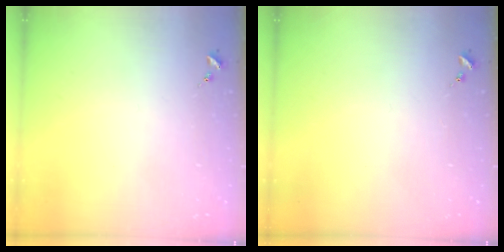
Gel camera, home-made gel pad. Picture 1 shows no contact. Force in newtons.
{"total": 0.0}